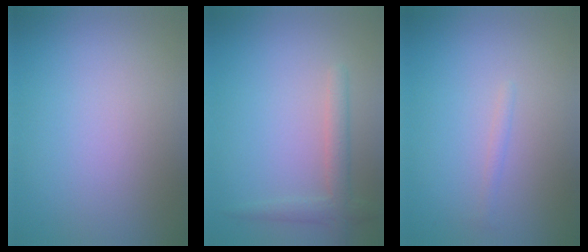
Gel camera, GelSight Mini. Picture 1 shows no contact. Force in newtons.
{"total": 2.3, "press": 2.3, "slide": 0.2}
{"total": 0.6, "press": 0.6, "slide": 0.0}